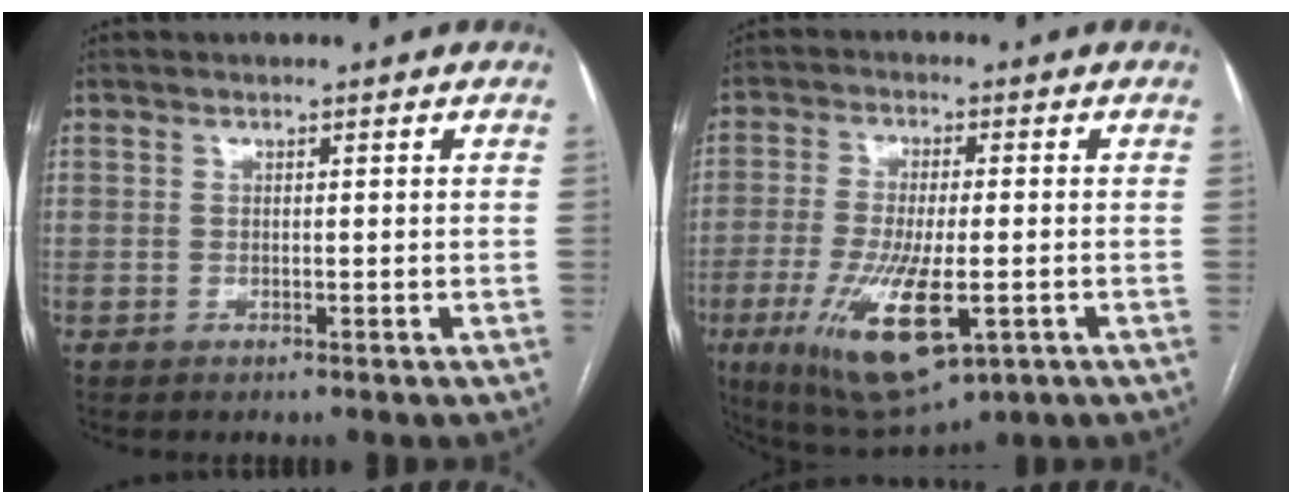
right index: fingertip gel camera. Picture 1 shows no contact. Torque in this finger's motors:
{"motor_torque": [1.53, -0.61, 0.67, 0.18]}